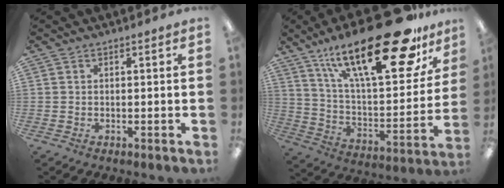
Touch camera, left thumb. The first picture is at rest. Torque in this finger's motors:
{"motor_torque": [0.56, 0.68, 1.79, -0.98, 0.55]}